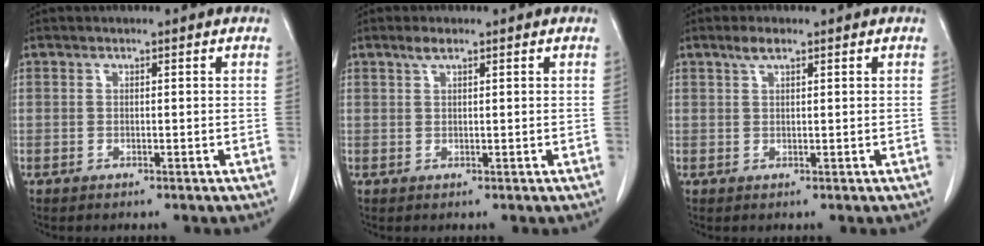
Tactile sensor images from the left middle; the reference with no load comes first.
{"total": 1.5, "force": [1.0, 0.2, 1.0], "torque": [-0.024, 0.004, 0.021]}
{"total": 2.0, "force": [1.4, 0.4, 1.4], "torque": [-0.032, 0.006, 0.027]}